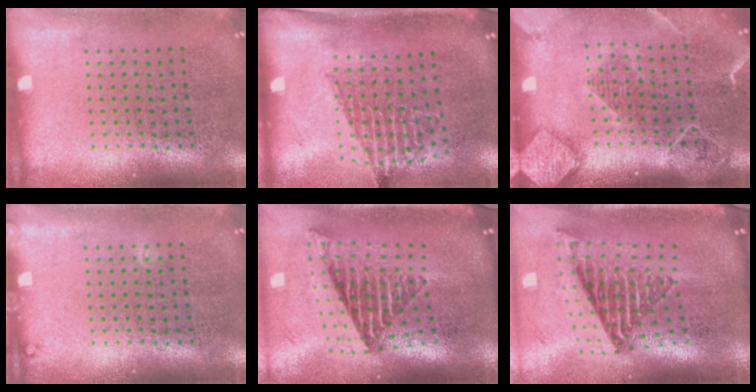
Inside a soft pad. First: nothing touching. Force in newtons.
{"total": 1.3, "press": 1.0, "slide": 0.9}
{"total": 2.3, "press": 1.9, "slide": 1.2}
{"total": 0.6, "press": 0.6, "slide": 0.2}
{"total": 2.6, "press": 1.6, "slide": 2.0}
{"total": 2.6, "press": 1.6, "slide": 2.0}